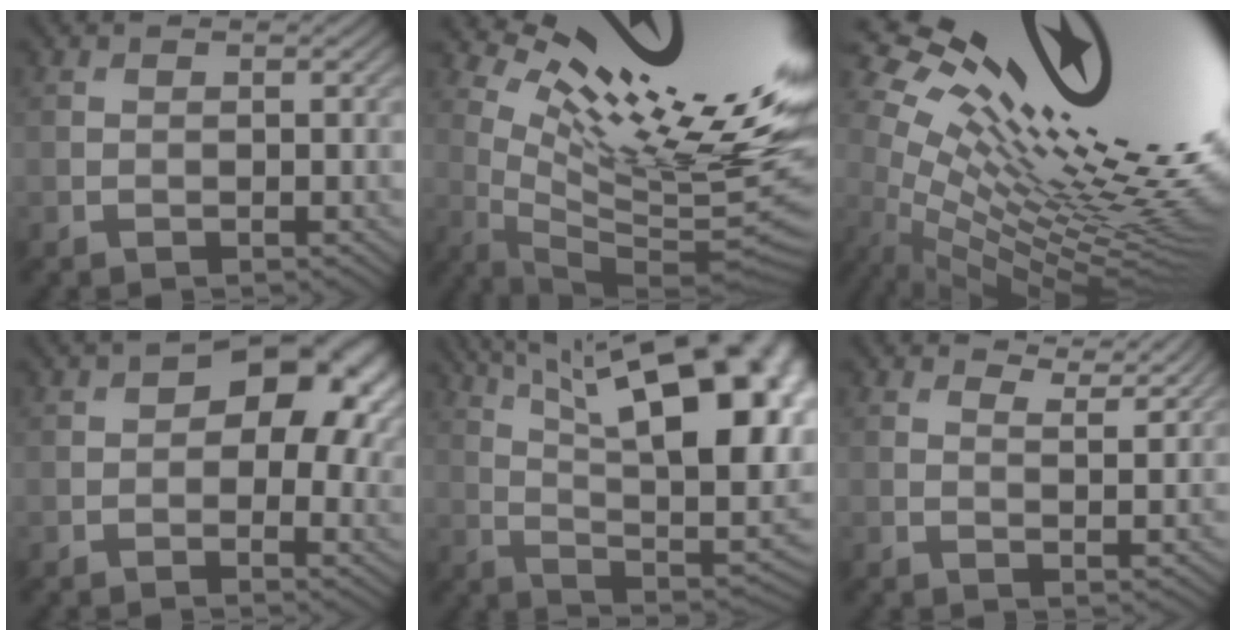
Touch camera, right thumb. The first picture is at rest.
{"total": 19.3, "force": [10.0, 3.7, 16.1], "torque": [-0.259, -0.008, 0.170]}
{"total": 19.7, "force": [6.8, 6.4, 17.4], "torque": [-0.236, 0.023, 0.130]}
{"total": 11.3, "force": [2.5, 6.8, 8.7], "torque": [-0.108, -0.001, 0.027]}
{"total": 23.8, "force": [9.4, 10.2, 19.3], "torque": [-0.268, 0.059, 0.156]}
{"total": 3.9, "force": [3.5, 0.6, 1.7], "torque": [-0.028, -0.010, 0.057]}